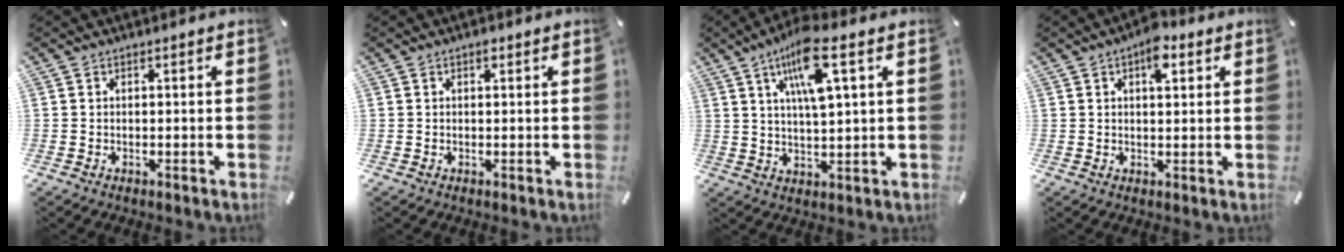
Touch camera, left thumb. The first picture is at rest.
{"total": 1.0, "force": [0.4, 0.7, 0.6], "torque": [-0.005, 0.001, 0.006]}
{"total": 11.2, "force": [5.4, 2.4, 9.5], "torque": [-0.183, -0.006, 0.088]}
{"total": 6.1, "force": [2.9, 3.1, 4.4], "torque": [-0.063, -0.004, 0.044]}